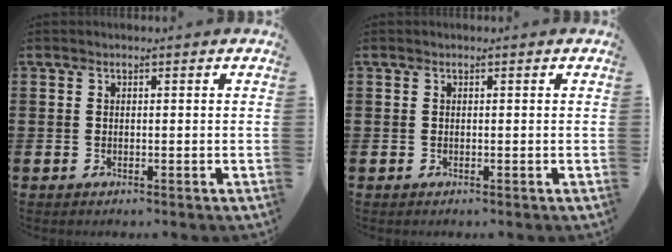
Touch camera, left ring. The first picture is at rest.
{"total": 0.0}